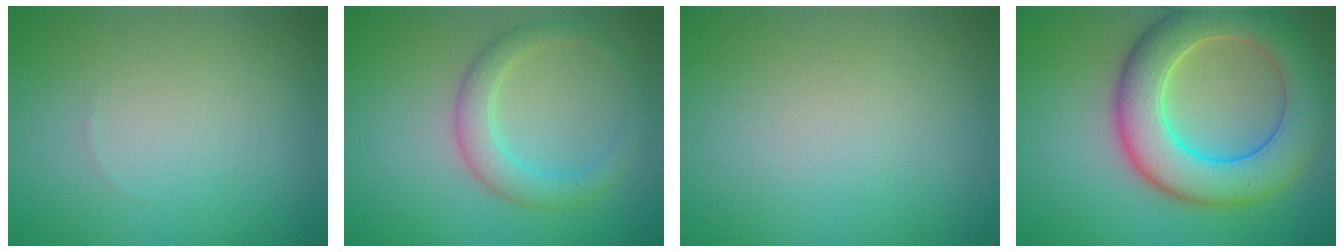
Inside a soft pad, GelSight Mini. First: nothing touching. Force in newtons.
{"total": 2.8, "press": 2.8, "slide": 0.2}
{"total": 0.0}
{"total": 8.5, "press": 8.5, "slide": 0.4}